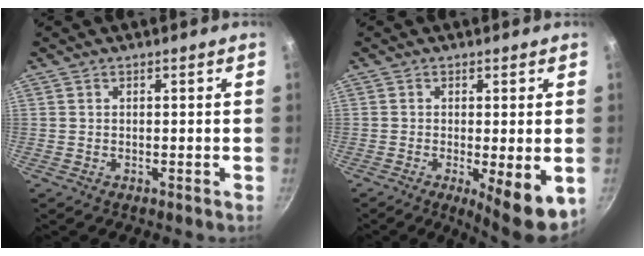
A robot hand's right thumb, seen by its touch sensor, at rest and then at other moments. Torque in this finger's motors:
{"motor_torque": [-0.38, 0.78, 0.01, -0.05, 0.07]}